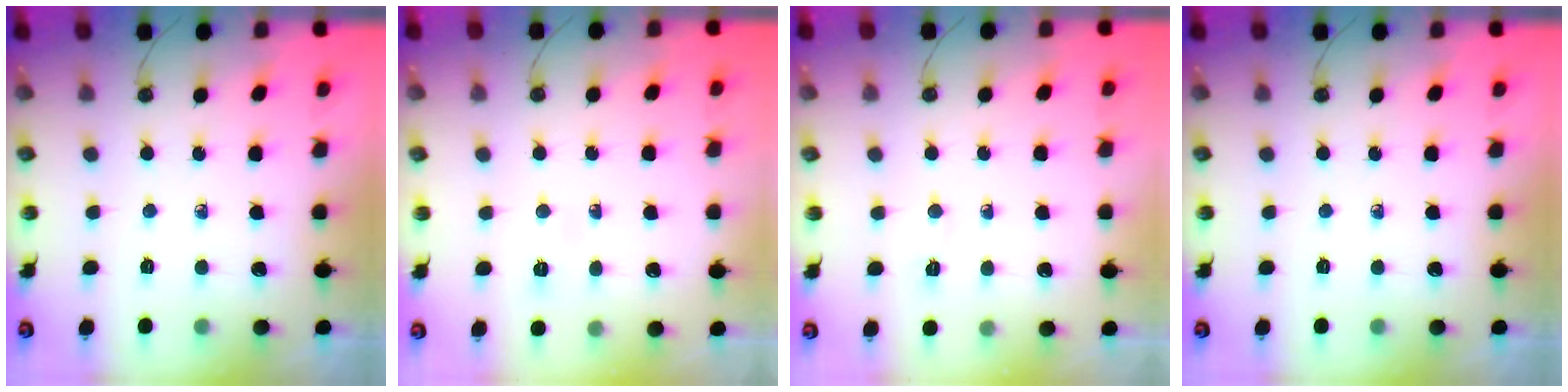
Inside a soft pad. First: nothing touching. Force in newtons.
{"total": 17.8, "press": 5.9, "slide": 16.8}
{"total": 14.1, "press": 4.2, "slide": 13.5}
{"total": 0.0}